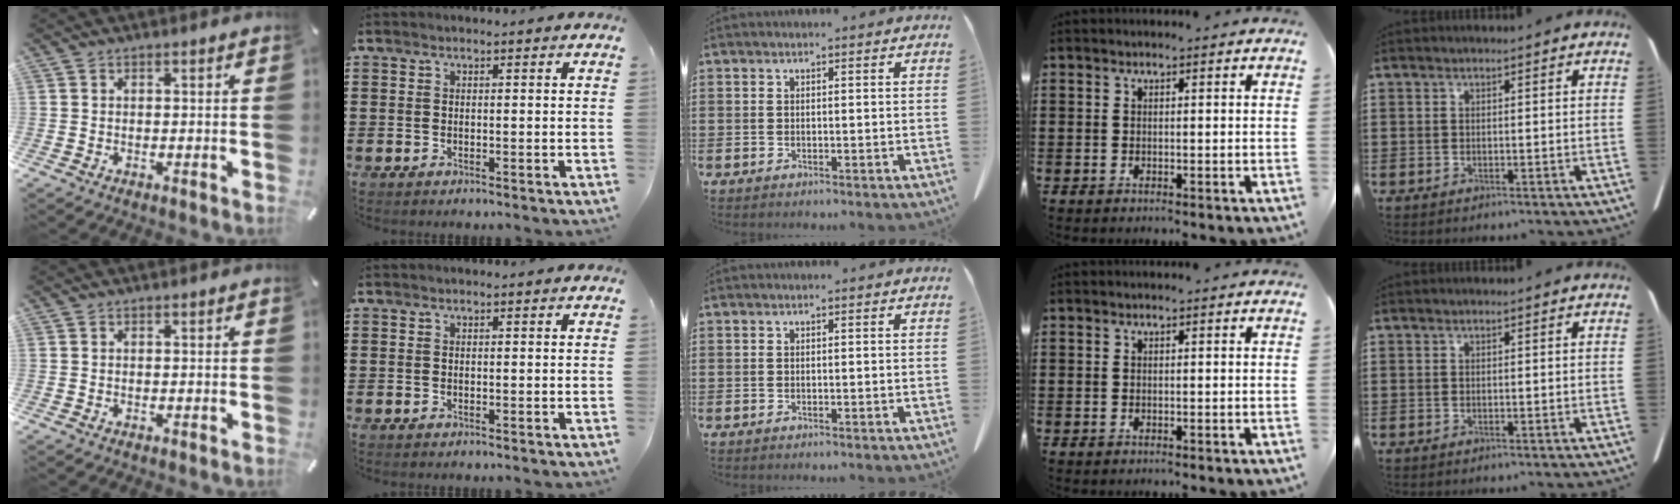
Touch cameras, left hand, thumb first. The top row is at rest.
{}